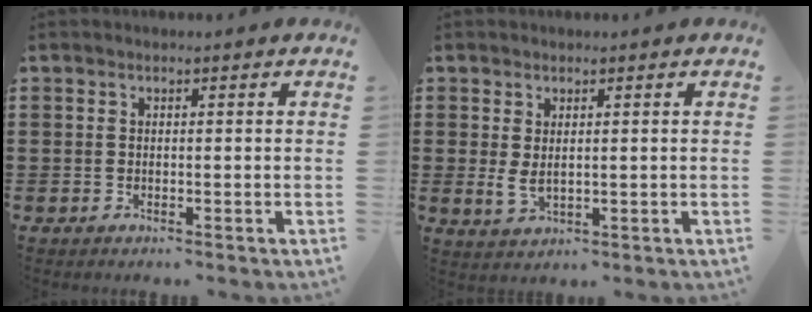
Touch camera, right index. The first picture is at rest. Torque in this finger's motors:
{"motor_torque": [1.06, 1.08, 0.07, 0.04]}